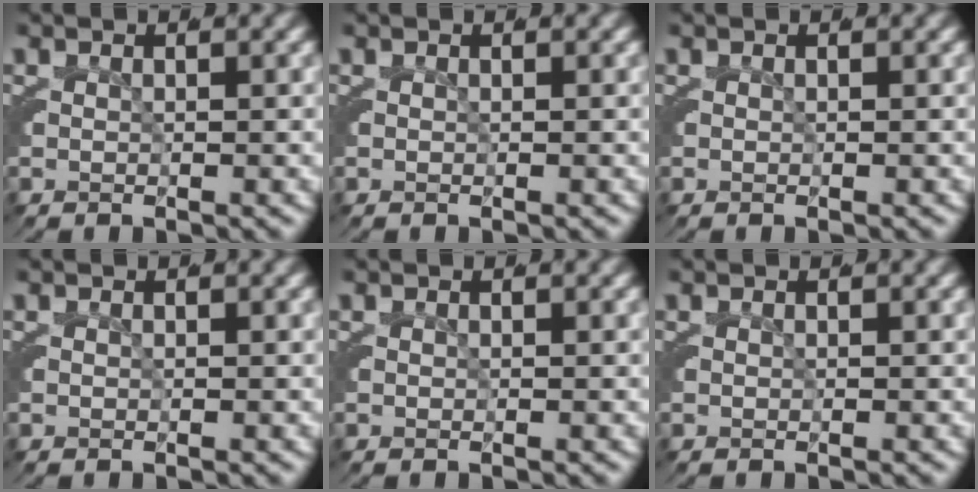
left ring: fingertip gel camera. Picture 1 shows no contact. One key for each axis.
{"total": 0.0}
{"total": 0.0}
{"total": 0.0}
{"total": 0.0}
{"total": 0.0}